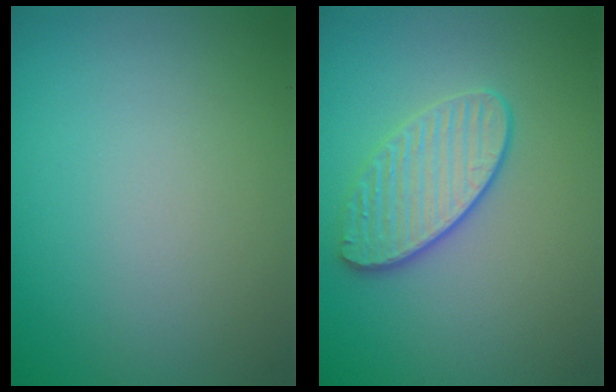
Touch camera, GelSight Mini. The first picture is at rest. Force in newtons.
{"total": 3.5, "press": 3.2, "slide": 1.3}